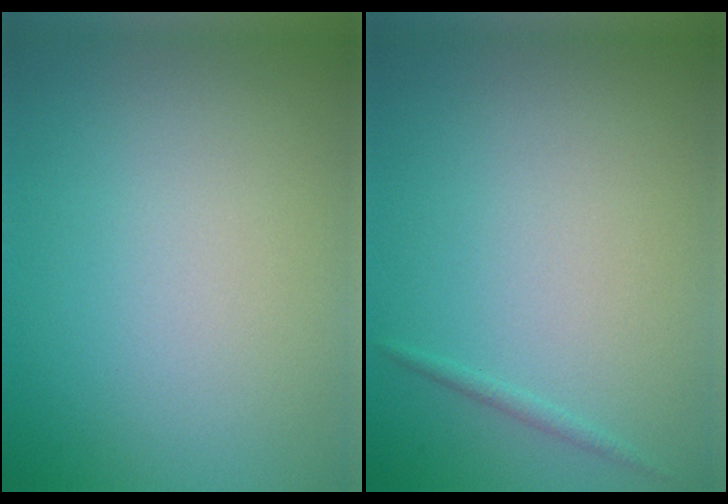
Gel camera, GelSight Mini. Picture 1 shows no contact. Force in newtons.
{"total": 0.6, "press": 0.6, "slide": 0.0}